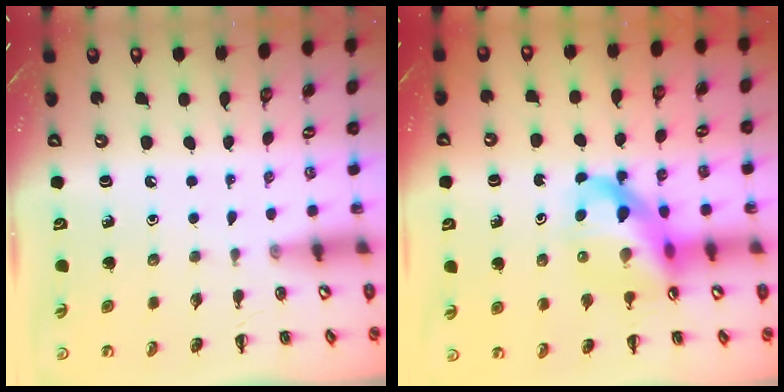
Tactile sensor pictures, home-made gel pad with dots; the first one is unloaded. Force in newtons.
{"total": 13.8, "press": 13.3, "slide": 3.5}